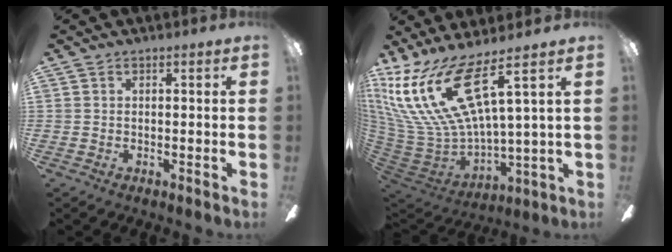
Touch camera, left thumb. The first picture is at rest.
{"total": 22.1, "force": [12.3, 8.2, 16.4], "torque": [-0.366, -0.078, 0.218]}